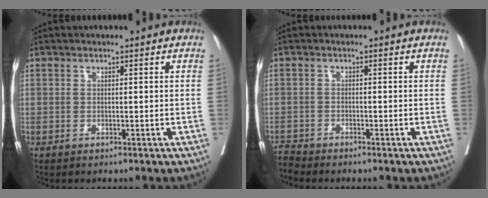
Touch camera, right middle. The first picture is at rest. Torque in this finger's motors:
{"motor_torque": [-0.03, 0.03, -0.05, -0.01]}